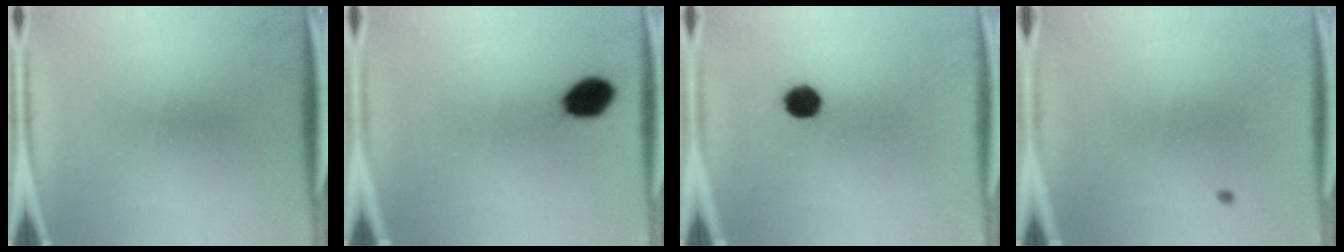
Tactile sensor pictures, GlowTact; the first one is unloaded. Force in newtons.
{"total": 6.7}
{"total": 4.9}
{"total": 0.6}